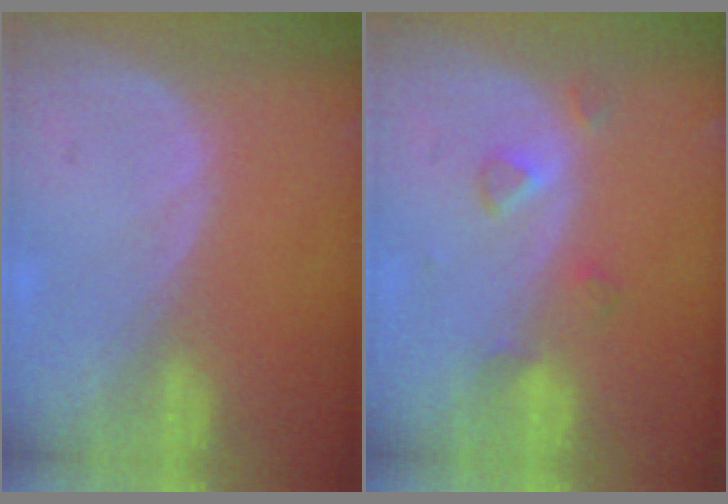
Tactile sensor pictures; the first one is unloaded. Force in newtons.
{"total": 3.0, "press": 2.8, "slide": 0.9}